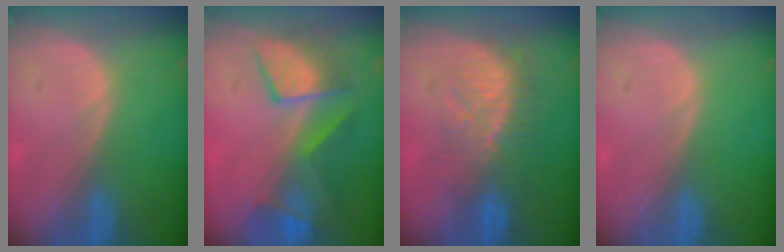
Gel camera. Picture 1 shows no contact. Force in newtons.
{"total": 8.0, "press": 7.9, "slide": 1.6}
{"total": 8.1, "press": 7.9, "slide": 1.7}
{"total": 0.0}